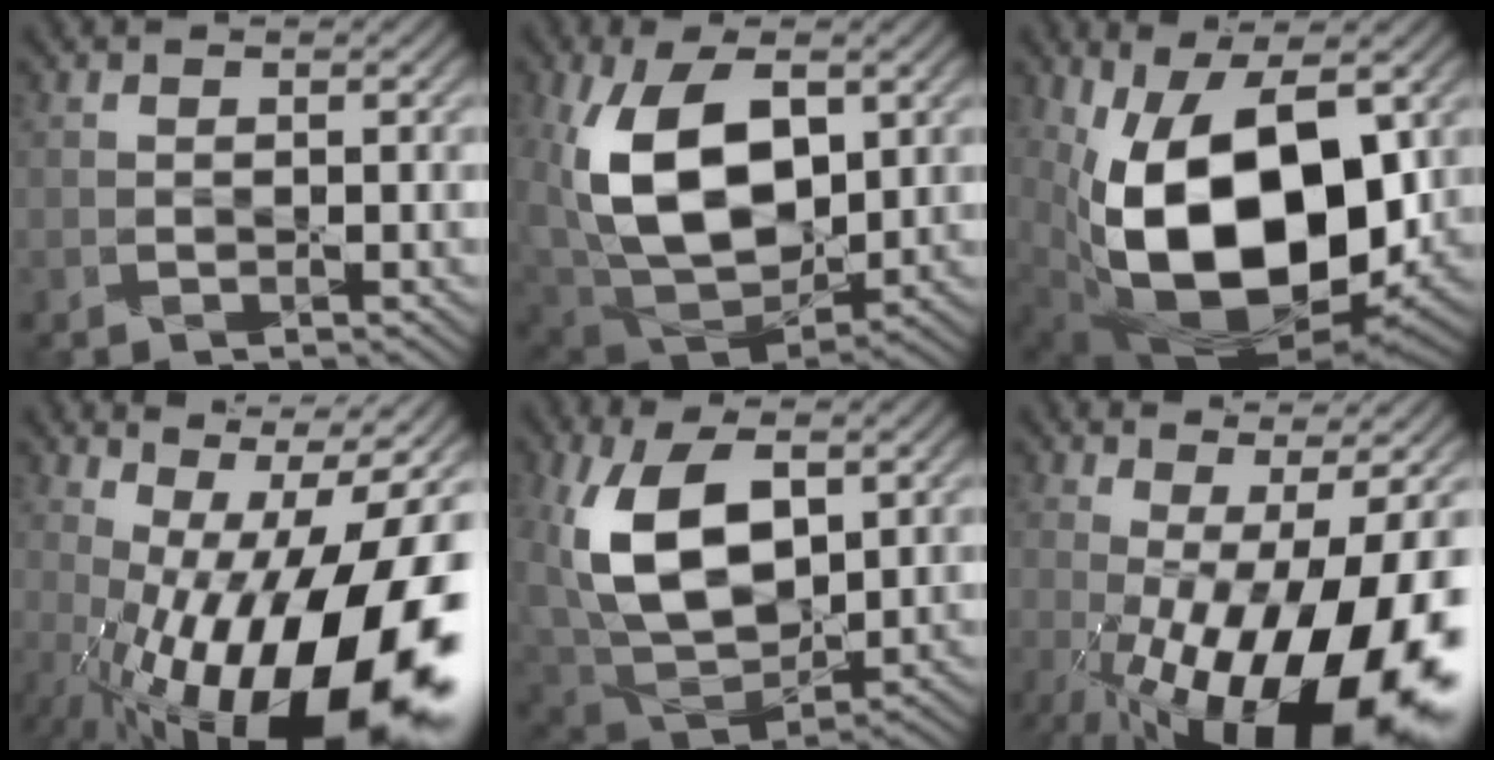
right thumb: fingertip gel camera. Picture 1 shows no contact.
{"total": 16.5, "force": [2.5, 10.4, 12.6], "torque": [-0.263, -0.013, 0.057]}
{"total": 18.4, "force": [0.1, 10.9, 14.8], "torque": [-0.274, -0.038, 0.005]}
{"total": 21.9, "force": [-5.6, 8.6, 19.3], "torque": [-0.265, 0.002, -0.102]}
{"total": 15.0, "force": [3.2, 9.1, 11.5], "torque": [-0.258, -0.004, 0.068]}
{"total": 20.0, "force": [-5.7, 6.9, 17.9], "torque": [-0.257, -0.013, -0.076]}